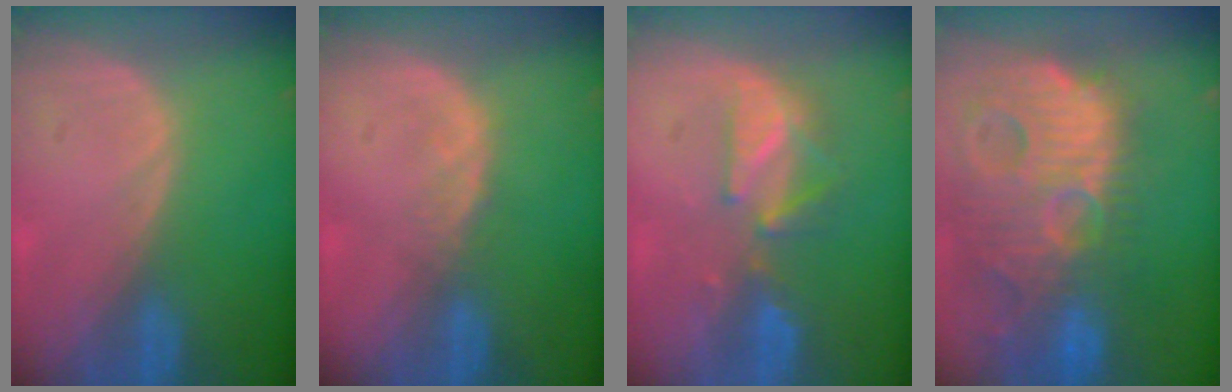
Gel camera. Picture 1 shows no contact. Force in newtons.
{"total": 1.4, "press": 1.4, "slide": 0.2}
{"total": 5.4, "press": 5.3, "slide": 0.7}
{"total": 14.8, "press": 12.8, "slide": 7.5}